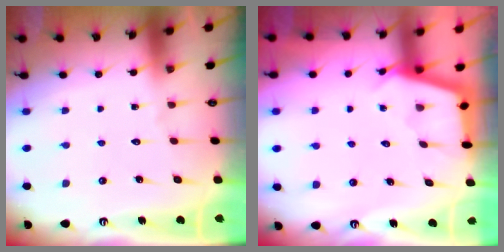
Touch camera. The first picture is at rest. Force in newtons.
{"total": 2.9, "press": 2.9, "slide": 0.3}